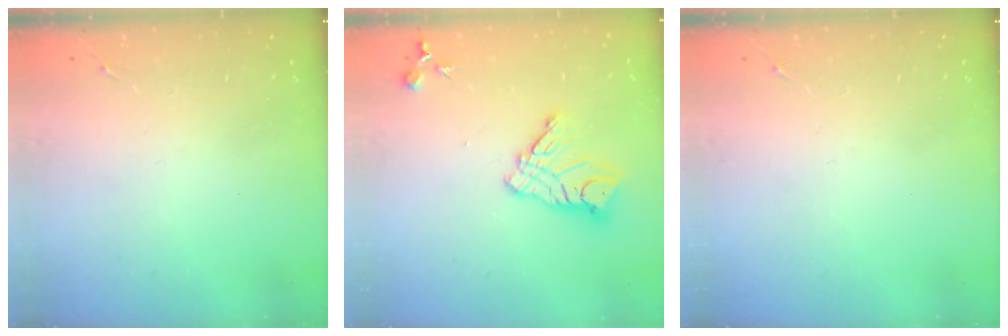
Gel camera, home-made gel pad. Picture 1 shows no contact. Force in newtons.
{"total": 12.8, "press": 12.7, "slide": 1.0}
{"total": 0.0}